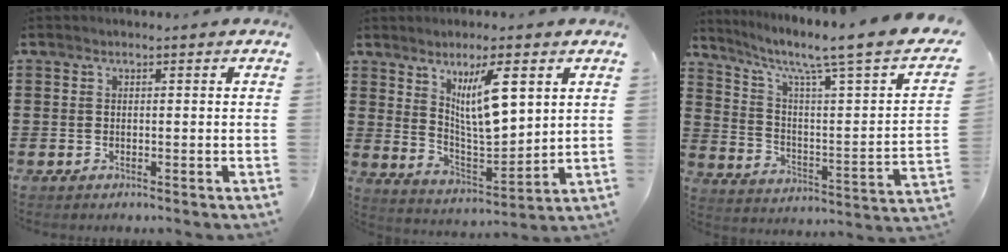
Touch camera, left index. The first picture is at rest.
{"total": 9.7, "force": [4.3, 3.0, 8.1], "torque": [-0.139, -0.012, 0.071]}
{"total": 6.7, "force": [4.5, 0.3, 5.0], "torque": [-0.108, -0.040, 0.060]}